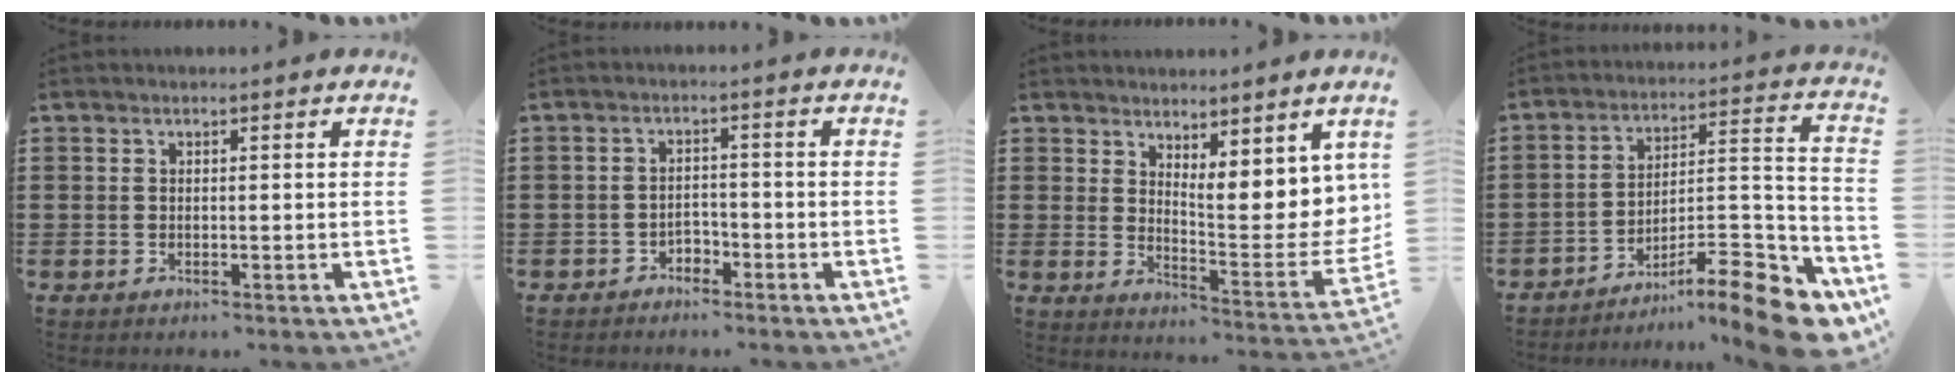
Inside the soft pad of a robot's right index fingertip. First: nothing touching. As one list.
[{"total": 2.2, "force": [-2.0, 0.8, 0.3], "torque": [-0.014, 0.002, -0.043]}, {"total": 7.3, "force": [4.8, 2.8, 4.6], "torque": [-0.067, -0.045, 0.084]}, {"total": 12.4, "force": [-9.0, 2.5, 8.1], "torque": [-0.091, 0.025, -0.166]}]